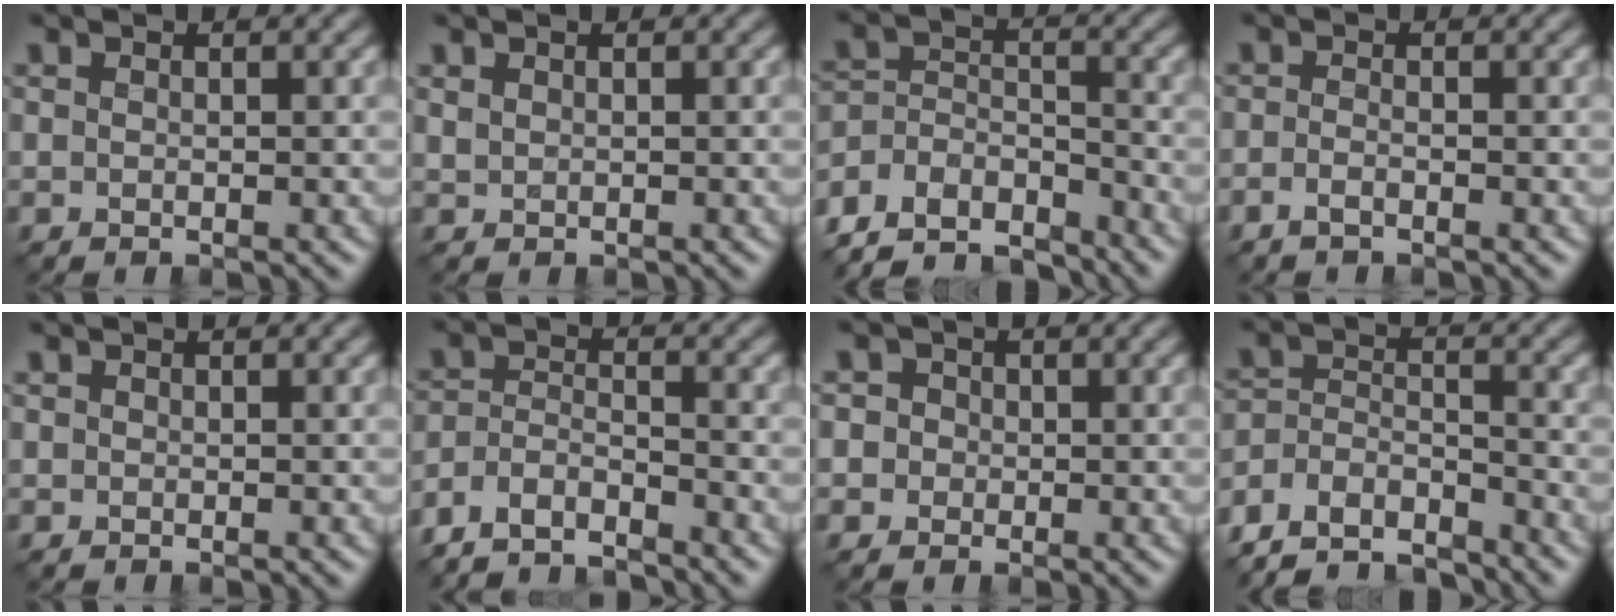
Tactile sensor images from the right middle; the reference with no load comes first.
{"total": 0.5, "force": [0.5, 0.1, 0.2], "torque": [-0.010, 0.000, 0.013]}
{"total": 8.7, "force": [-7.5, 3.5, 2.8], "torque": [-0.058, 0.009, -0.139]}
{"total": 1.2, "force": [-0.8, 0.2, 0.9], "torque": [-0.026, 0.000, -0.020]}
{"total": 0.0}
{"total": 4.6, "force": [-4.3, 0.9, 1.3], "torque": [-0.028, -0.002, -0.090]}
{"total": 3.5, "force": [0.9, 3.2, 1.2], "torque": [-0.004, 0.028, -0.010]}
{"total": 7.1, "force": [-6.3, 2.4, 2.2], "torque": [-0.049, -0.001, -0.125]}